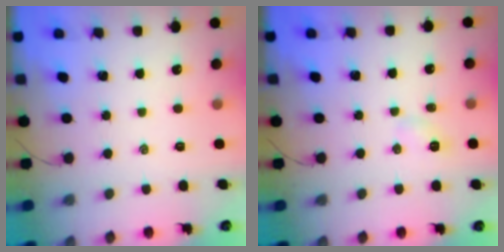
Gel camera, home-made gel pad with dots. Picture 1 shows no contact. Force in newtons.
{"total": 2.9, "press": 2.8, "slide": 0.8}